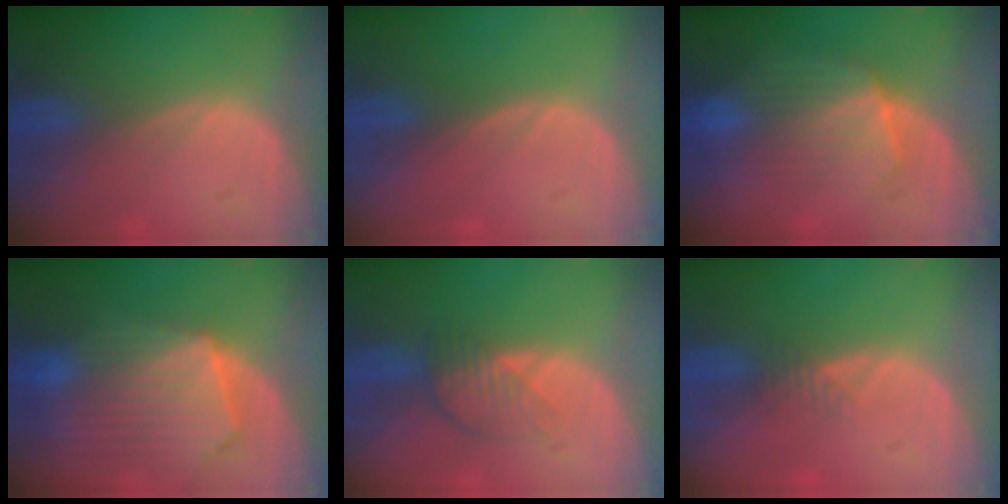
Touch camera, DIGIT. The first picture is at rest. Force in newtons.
{"total": 0.0}
{"total": 7.2, "press": 7.1, "slide": 0.4}
{"total": 10.8, "press": 9.5, "slide": 5.2}
{"total": 4.2, "press": 3.7, "slide": 1.9}
{"total": 1.6, "press": 1.4, "slide": 0.9}